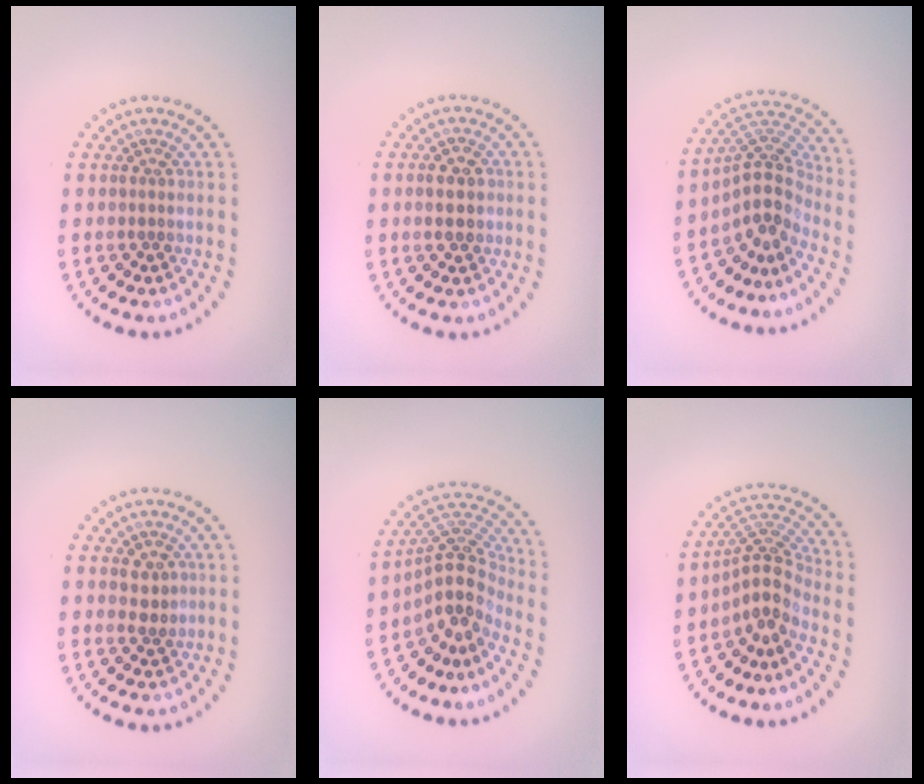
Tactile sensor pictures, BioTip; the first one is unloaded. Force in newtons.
{"total": 2.5, "press": 2.4, "slide": 0.2}
{"total": 4.4, "press": 3.2, "slide": 3.1}
{"total": 1.8, "press": 1.7, "slide": 0.6}
{"total": 4.6, "press": 3.4, "slide": 3.1}
{"total": 3.8, "press": 2.8, "slide": 2.7}